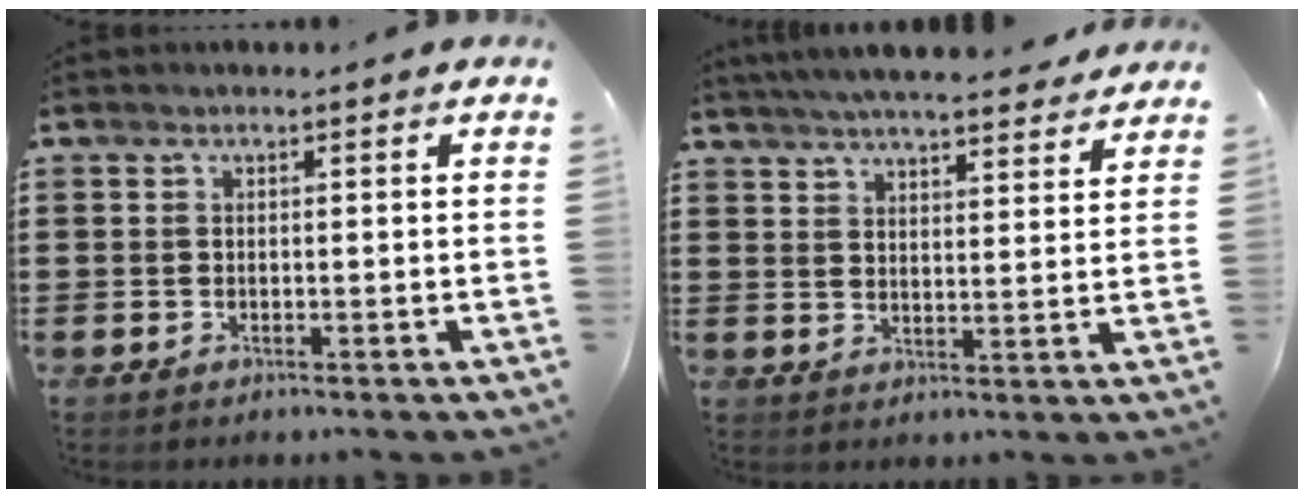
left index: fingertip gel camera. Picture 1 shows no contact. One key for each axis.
{"total": 5.8, "fx": 5.6, "fy": 0.0, "fz": 1.6, "tx": -0.050, "ty": -0.024, "tz": 0.101}